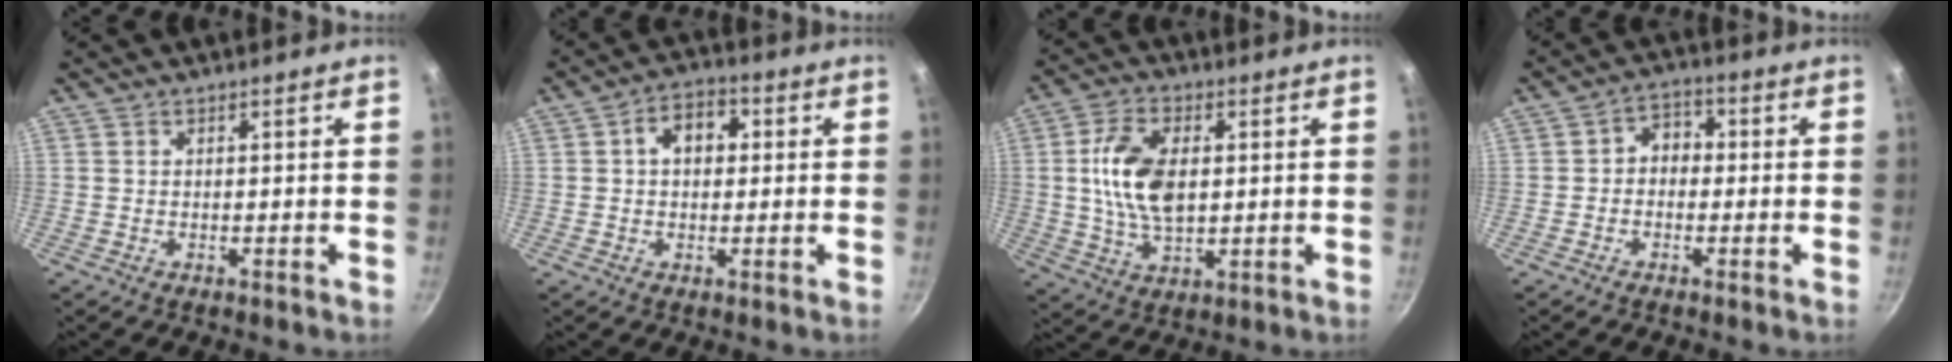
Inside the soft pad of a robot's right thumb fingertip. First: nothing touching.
{"total": 6.9, "force": [1.3, 4.9, 4.7], "torque": [-0.041, 0.016, 0.010]}
{"total": 12.1, "force": [1.5, 7.0, 9.8], "torque": [-0.170, 0.004, 0.026]}
{"total": 4.6, "force": [-0.4, 3.7, 2.7], "torque": [-0.012, 0.017, -0.018]}